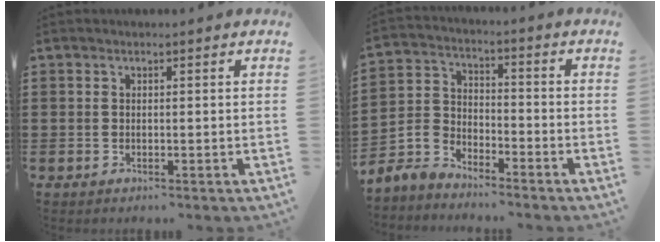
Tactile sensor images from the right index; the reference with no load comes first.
{"total": 4.6, "force": [-4.2, 1.8, 0.5], "torque": [-0.035, -0.001, -0.093]}